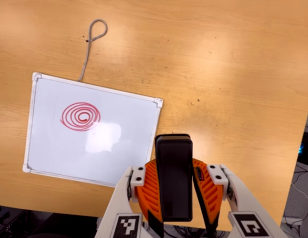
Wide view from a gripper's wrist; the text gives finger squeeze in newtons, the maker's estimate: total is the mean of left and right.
{"total": 8.3, "left": 6.0, "right": 10.5}